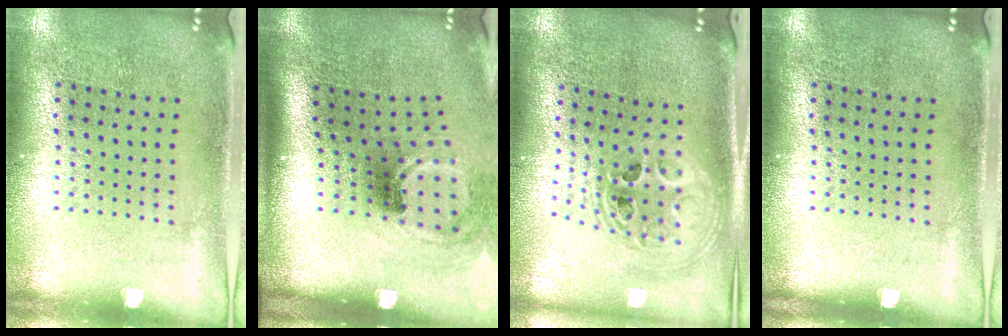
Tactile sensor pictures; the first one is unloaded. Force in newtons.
{"total": 1.9, "press": 1.2, "slide": 1.4}
{"total": 2.3, "press": 1.8, "slide": 1.5}
{"total": 0.0}